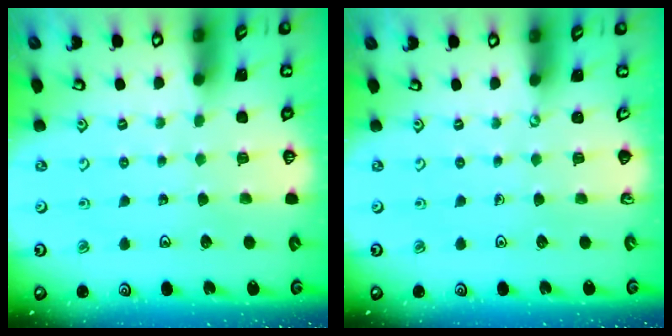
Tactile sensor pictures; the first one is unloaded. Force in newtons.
{"total": 0.0}